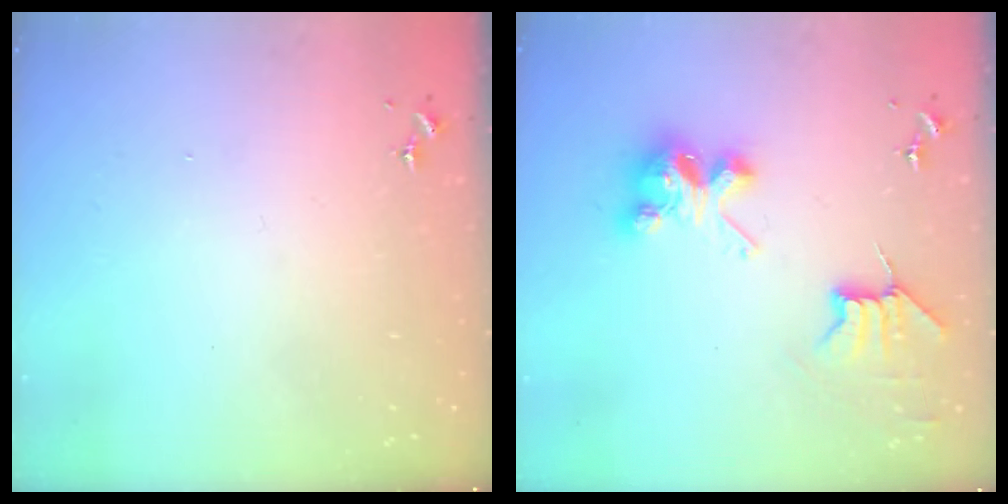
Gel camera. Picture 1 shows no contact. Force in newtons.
{"total": 9.0, "press": 9.0, "slide": 0.5}